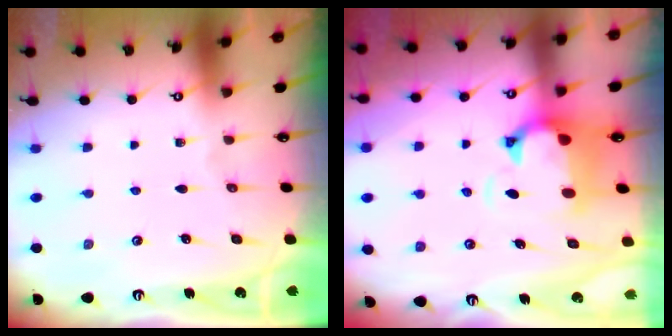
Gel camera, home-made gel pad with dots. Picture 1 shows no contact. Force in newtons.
{"total": 1.6, "press": 0.9, "slide": 1.4}